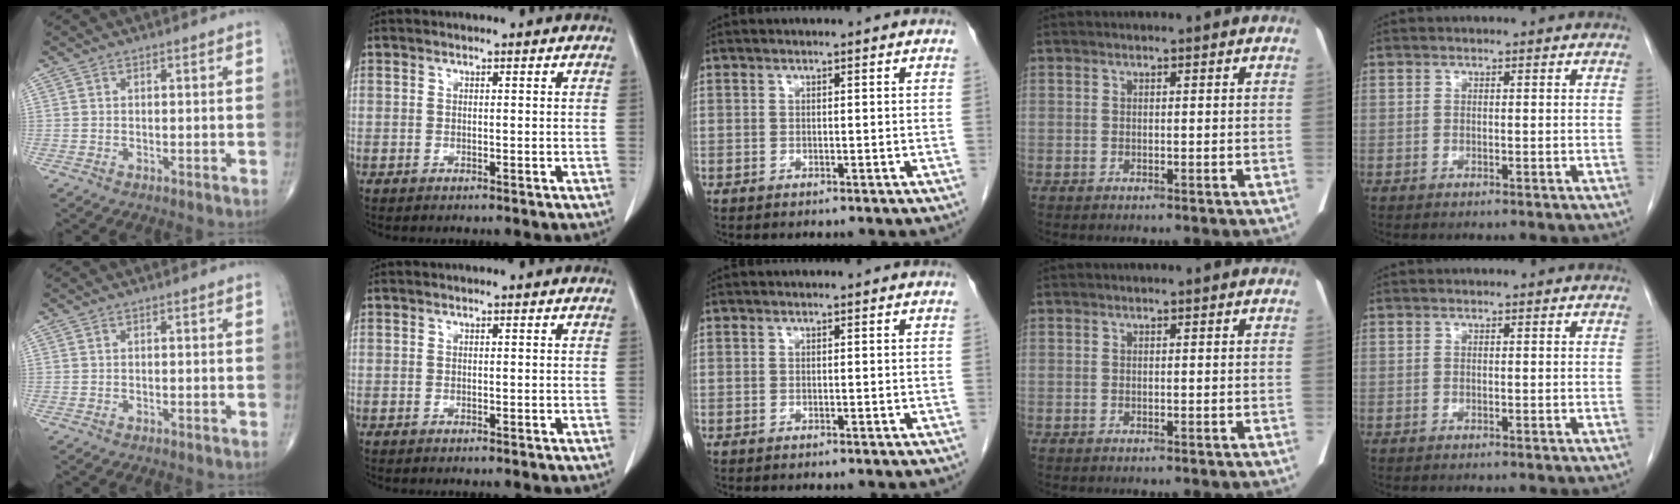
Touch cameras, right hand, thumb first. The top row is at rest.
{}